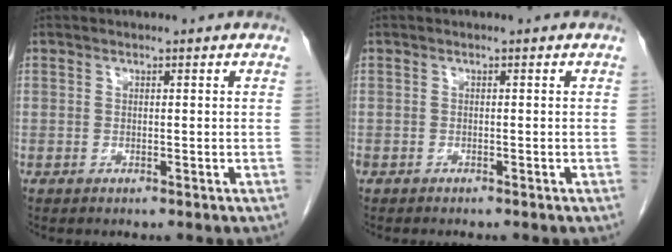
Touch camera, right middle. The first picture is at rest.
{"total": 2.4, "force": [-2.0, 0.9, 1.0], "torque": [-0.019, -0.006, -0.027]}